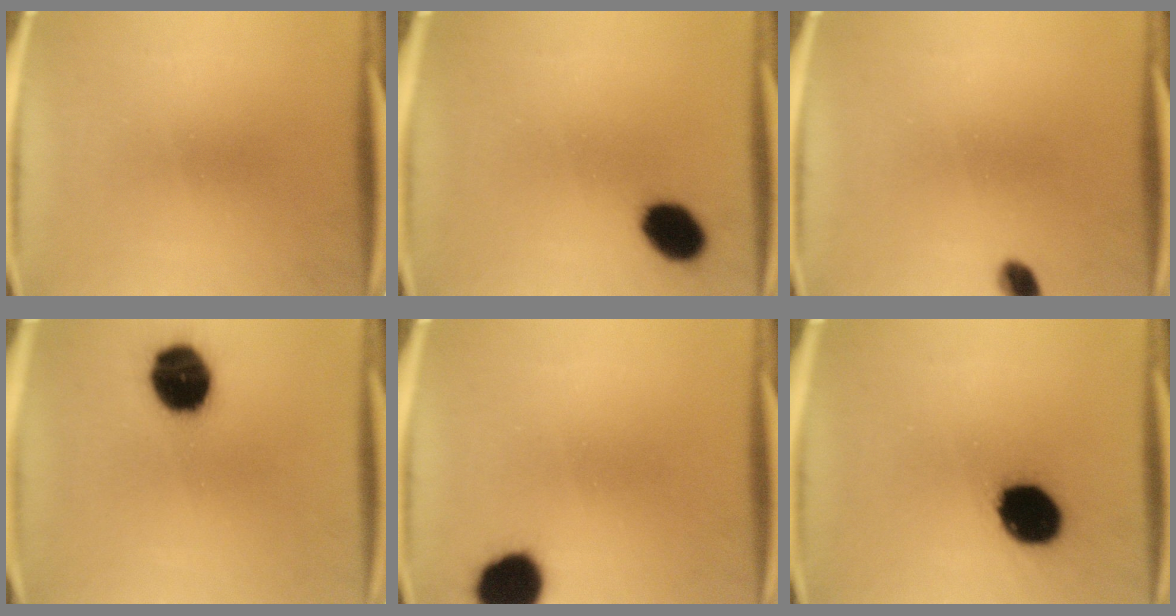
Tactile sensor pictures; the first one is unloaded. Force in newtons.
{"total": 8.4}
{"total": 2.9}
{"total": 14.4}
{"total": 10.9}
{"total": 14.4}